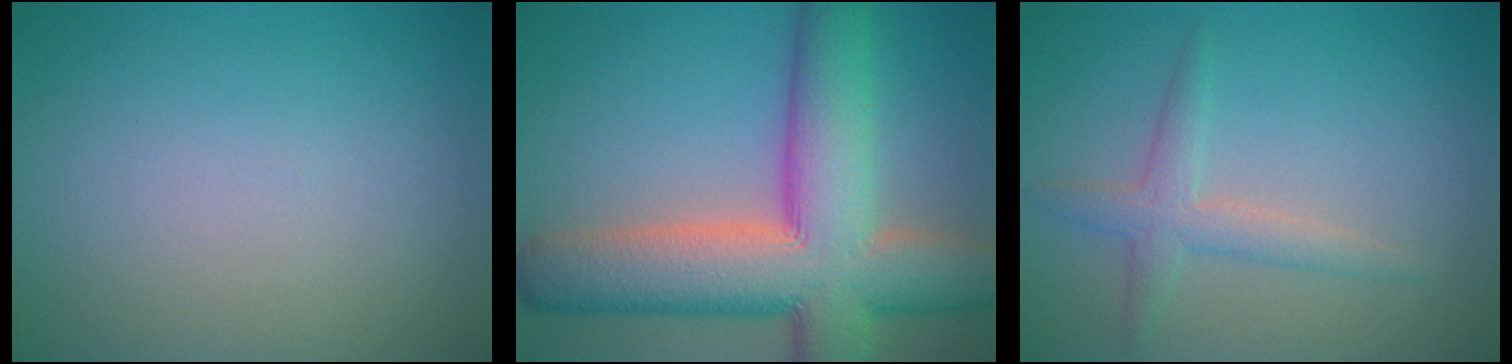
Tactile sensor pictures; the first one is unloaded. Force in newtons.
{"total": 13.3, "press": 13.2, "slide": 0.7}
{"total": 2.5, "press": 2.5, "slide": 0.1}